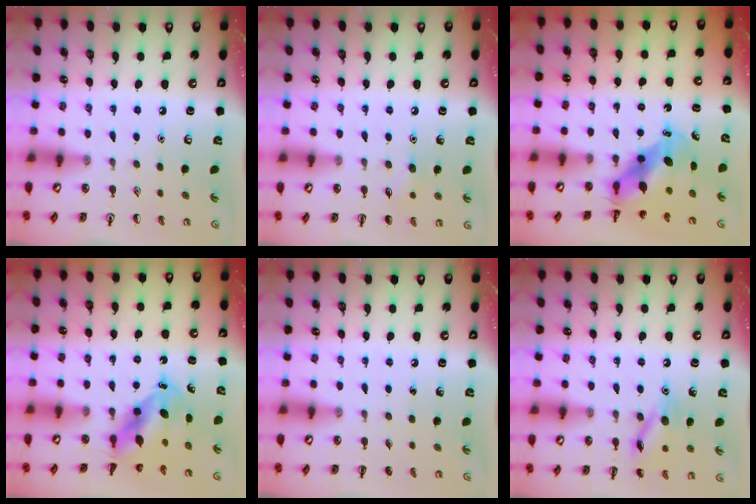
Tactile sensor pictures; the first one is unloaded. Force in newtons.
{"total": 7.6, "press": 7.4, "slide": 1.8}
{"total": 6.9, "press": 6.6, "slide": 2.0}
{"total": 5.7, "press": 5.6, "slide": 1.2}
{"total": 0.0}
{"total": 12.8, "press": 12.8, "slide": 0.7}